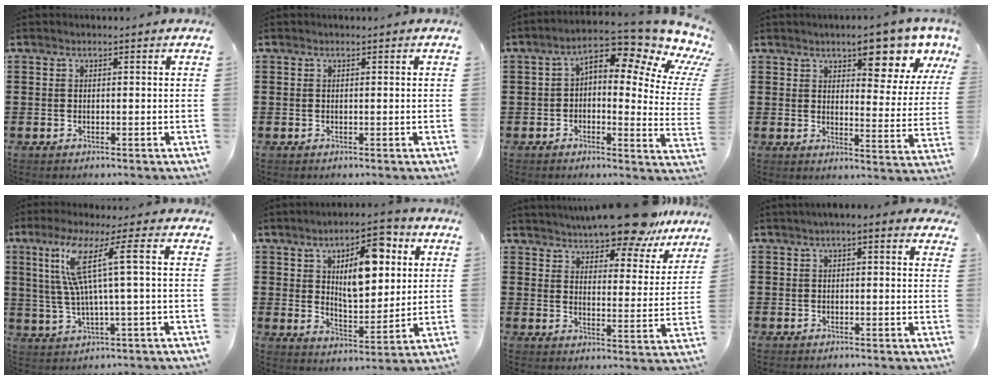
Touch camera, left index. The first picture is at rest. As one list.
[{"total": 0.0}, {"total": 7.6, "force": [4.3, 2.1, 5.9], "torque": [-0.093, -0.047, 0.057]}, {"total": 9.0, "force": [6.7, 2.4, 5.6], "torque": [-0.071, -0.030, 0.106]}, {"total": 10.1, "force": [2.7, -0.1, 9.8], "torque": [-0.221, -0.009, 0.030]}, {"total": 10.9, "force": [4.7, 4.9, 8.5], "torque": [-0.134, -0.011, 0.076]}, {"total": 10.2, "force": [9.4, 1.4, 3.8], "torque": [-0.066, -0.053, 0.167]}, {"total": 1.4, "force": [0.7, 0.7, 1.0], "torque": [-0.022, 0.006, 0.011]}]